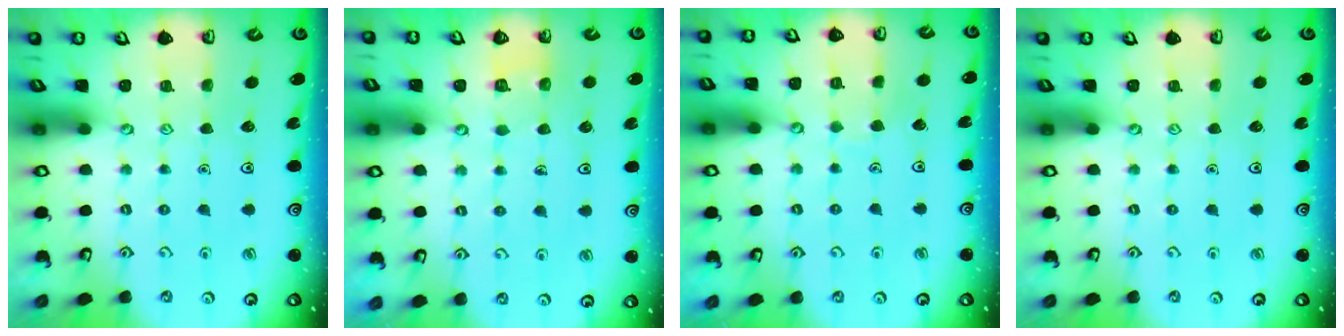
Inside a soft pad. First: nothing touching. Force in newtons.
{"total": 2.8, "press": 2.8, "slide": 0.1}
{"total": 2.9, "press": 2.9, "slide": 0.2}
{"total": 0.0}